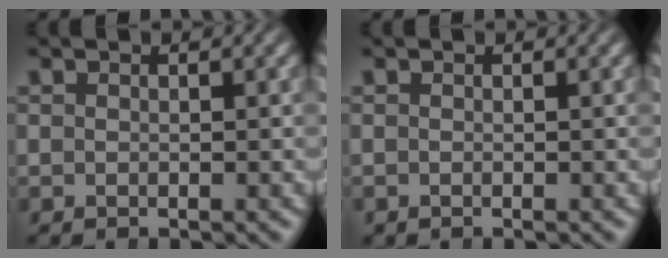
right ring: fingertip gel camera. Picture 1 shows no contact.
{"total": 0.0}